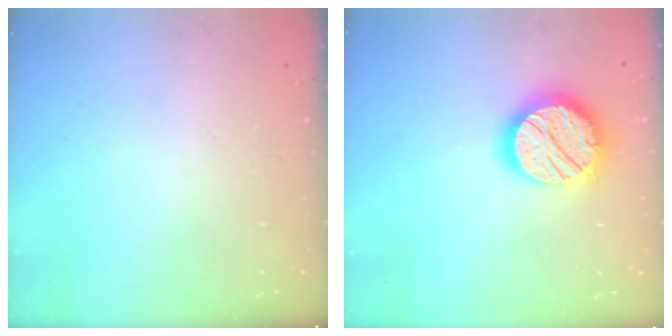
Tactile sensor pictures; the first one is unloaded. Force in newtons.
{"total": 18.4, "press": 18.3, "slide": 1.7}